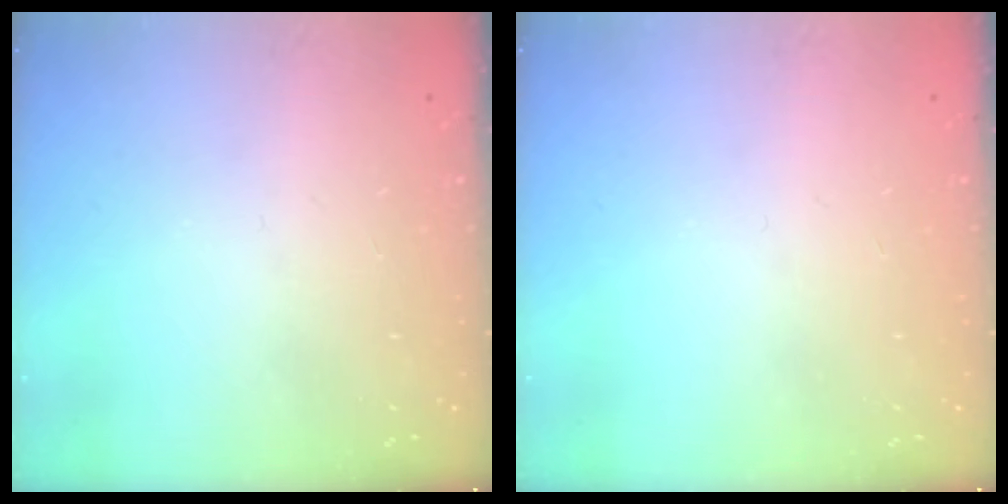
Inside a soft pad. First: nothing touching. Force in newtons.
{"total": 0.0}